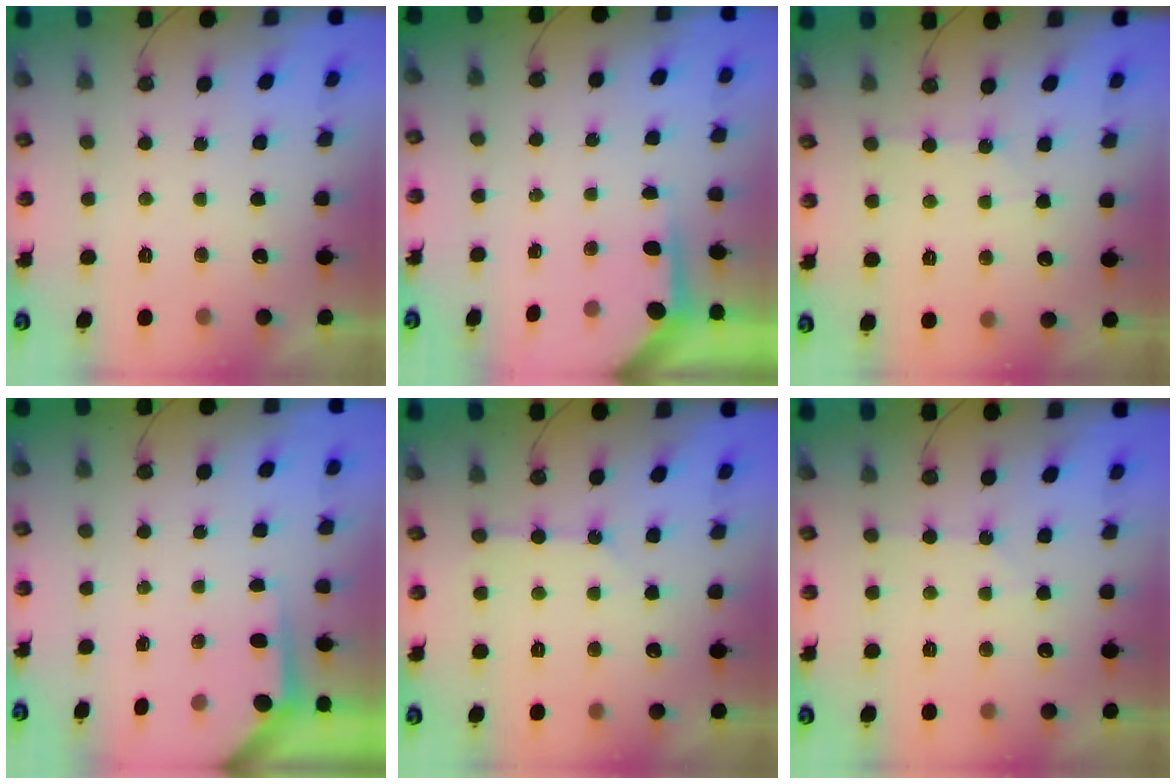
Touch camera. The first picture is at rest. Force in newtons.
{"total": 3.9, "press": 3.9, "slide": 0.4}
{"total": 3.6, "press": 3.6, "slide": 0.6}
{"total": 3.5, "press": 3.5, "slide": 0.4}
{"total": 2.2, "press": 2.2, "slide": 0.3}
{"total": 3.9, "press": 3.8, "slide": 0.7}